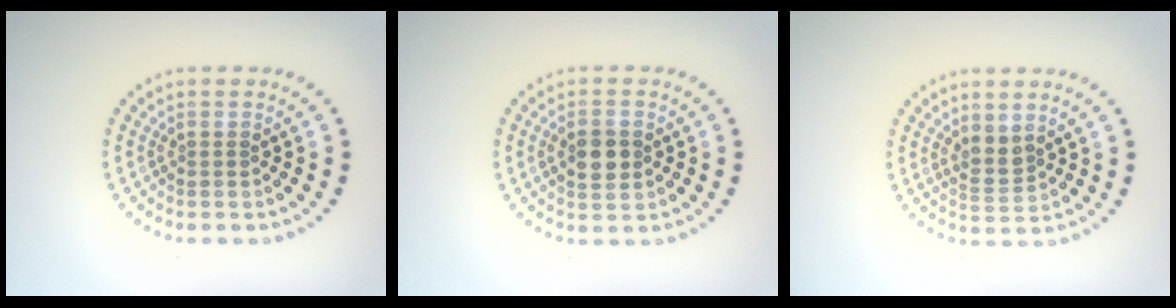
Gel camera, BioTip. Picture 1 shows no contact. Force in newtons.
{"total": 3.1, "press": 3.1, "slide": 0.2}
{"total": 2.0, "press": 1.6, "slide": 1.1}